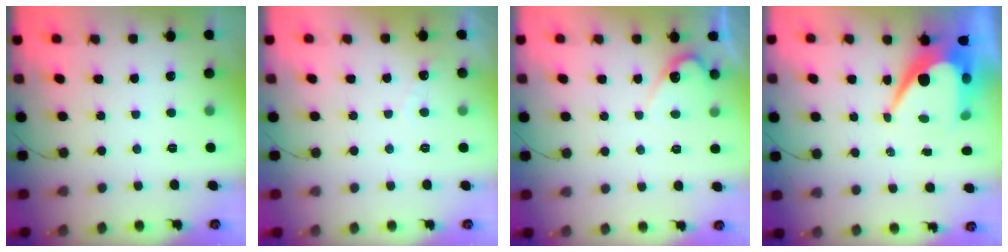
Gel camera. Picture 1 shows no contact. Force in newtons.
{"total": 3.0, "press": 3.0, "slide": 0.1}
{"total": 4.4, "press": 4.4, "slide": 0.4}
{"total": 12.2, "press": 12.2, "slide": 0.7}